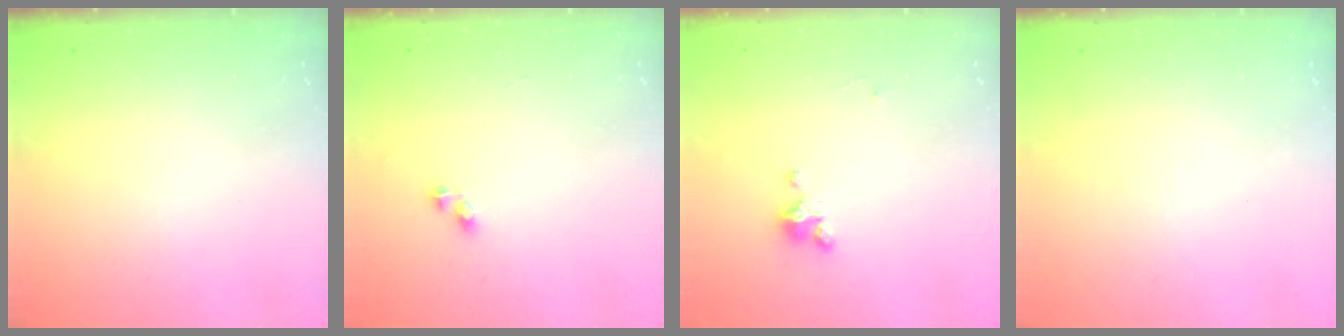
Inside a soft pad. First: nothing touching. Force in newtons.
{"total": 2.5, "press": 2.5, "slide": 0.2}
{"total": 2.7, "press": 2.7, "slide": 0.3}
{"total": 0.0}